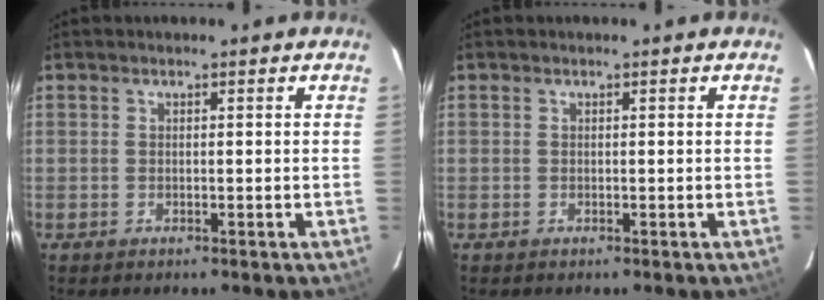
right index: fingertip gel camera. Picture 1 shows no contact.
{"total": 0.0}